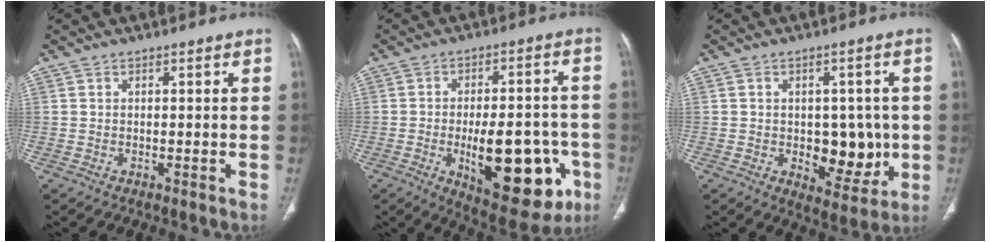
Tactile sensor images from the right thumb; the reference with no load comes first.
{"total": 20.3, "force": [-6.1, 9.1, 17.1], "torque": [-0.198, 0.019, -0.066]}
{"total": 10.6, "force": [-1.3, 6.7, 8.1], "torque": [-0.060, -0.003, -0.005]}